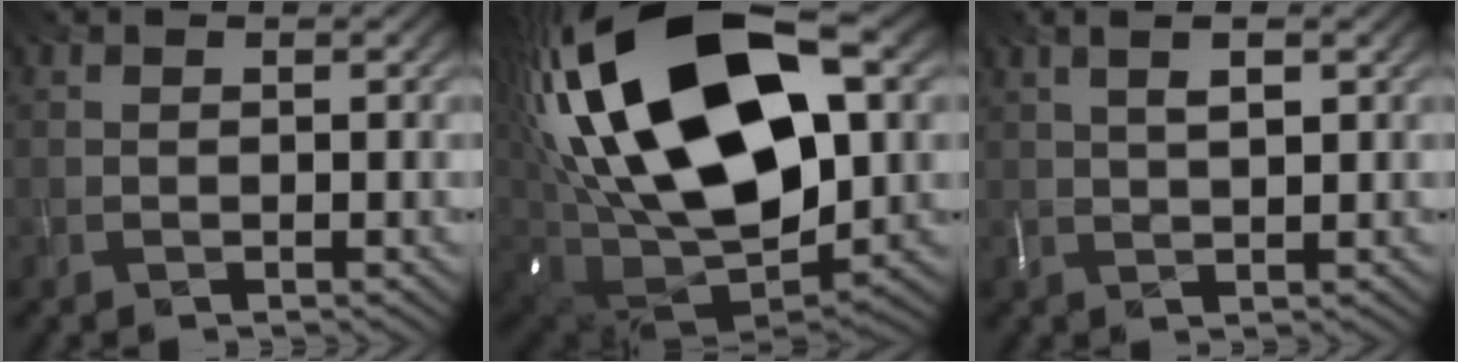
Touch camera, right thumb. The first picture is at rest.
{"total": 23.2, "force": [5.9, 13.7, 17.8], "torque": [-0.401, -0.011, 0.115]}
{"total": 3.4, "force": [1.4, 0.9, 2.9], "torque": [-0.058, 0.000, 0.030]}